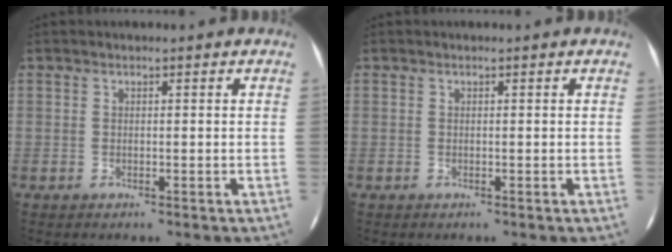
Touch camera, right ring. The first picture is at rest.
{"total": 0.0}